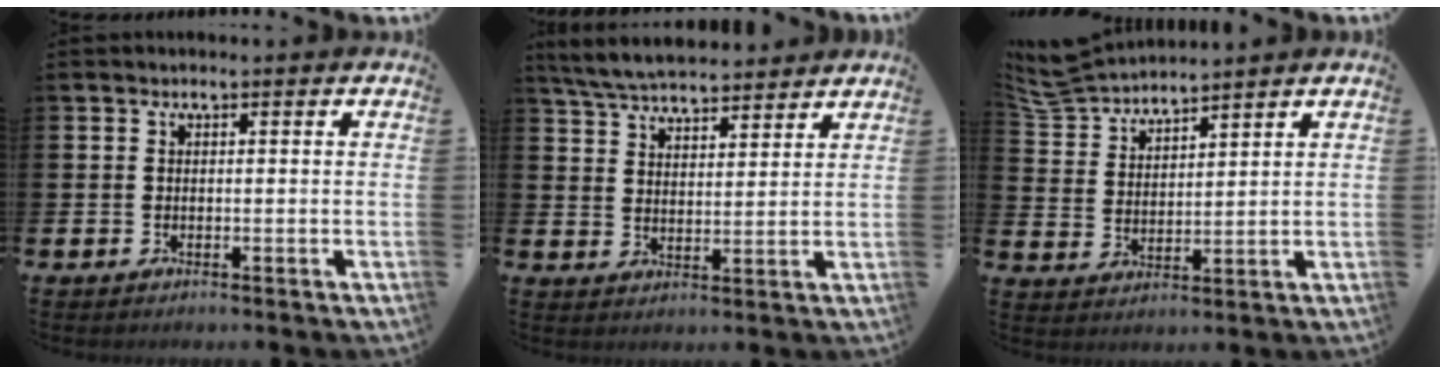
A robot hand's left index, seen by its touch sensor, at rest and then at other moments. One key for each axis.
{"total": 6.2, "fx": 6.1, "fy": 1.0, "fz": 1.2, "tx": -0.048, "ty": -0.027, "tz": 0.111}
{"total": 5.7, "fx": 5.6, "fy": 0.8, "fz": 0.5, "tx": -0.040, "ty": -0.027, "tz": 0.102}